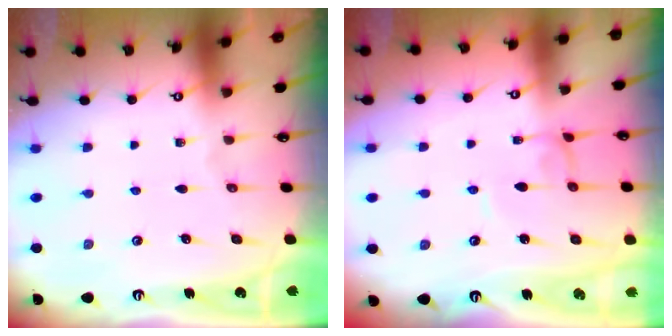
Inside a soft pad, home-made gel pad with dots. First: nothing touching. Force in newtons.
{"total": 0.5, "press": 0.5, "slide": 0.2}